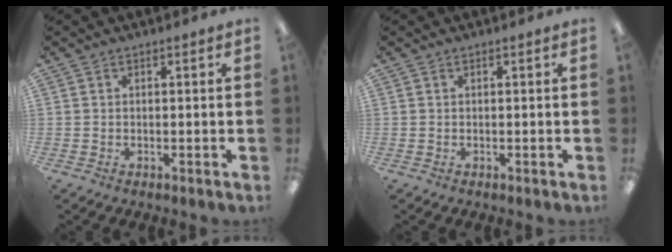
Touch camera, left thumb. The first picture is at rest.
{"total": 0.0}